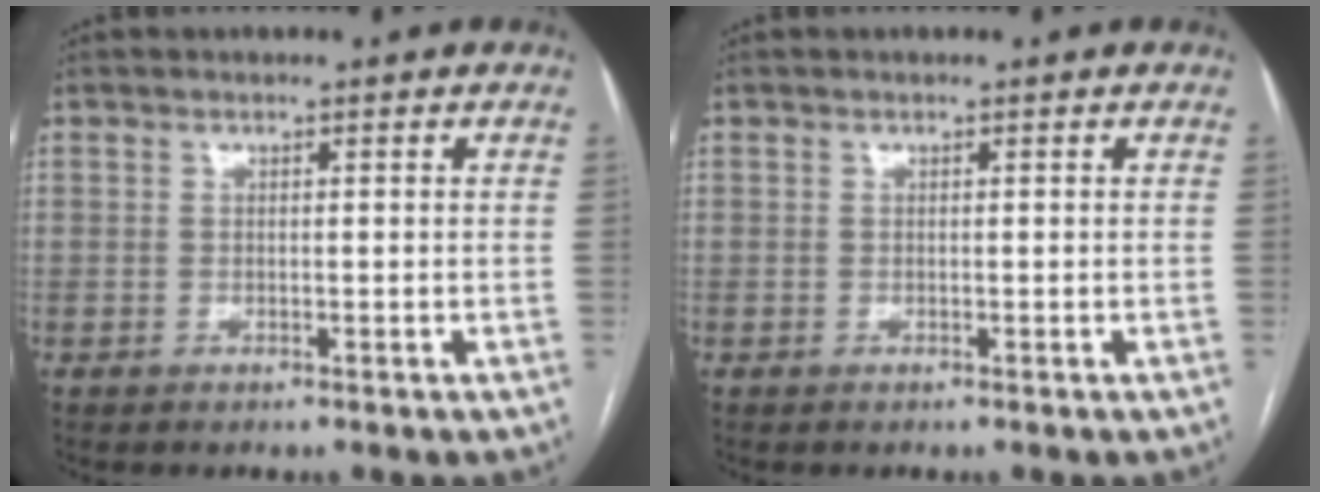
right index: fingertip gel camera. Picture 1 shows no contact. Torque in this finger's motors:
{"motor_torque": [-0.04, 0.01, -0.02, 0.00]}